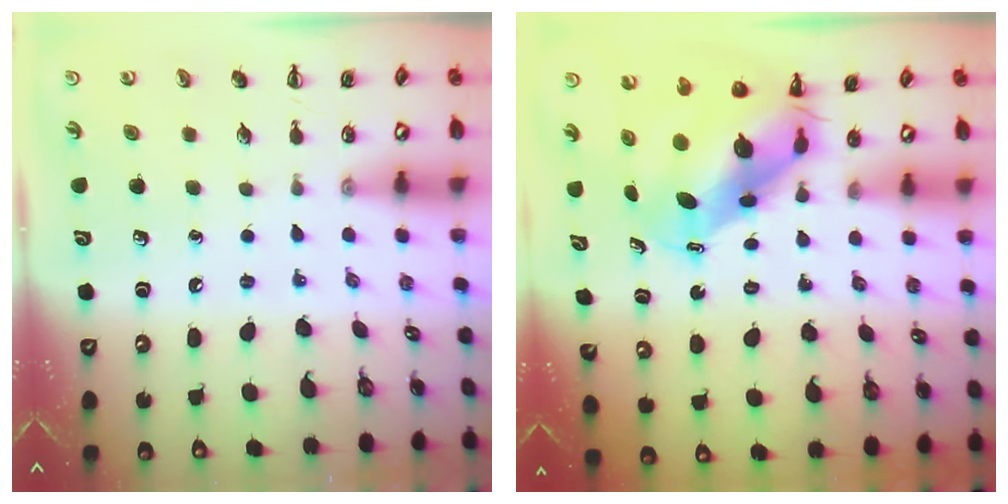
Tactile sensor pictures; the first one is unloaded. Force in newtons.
{"total": 7.7, "press": 7.4, "slide": 2.2}